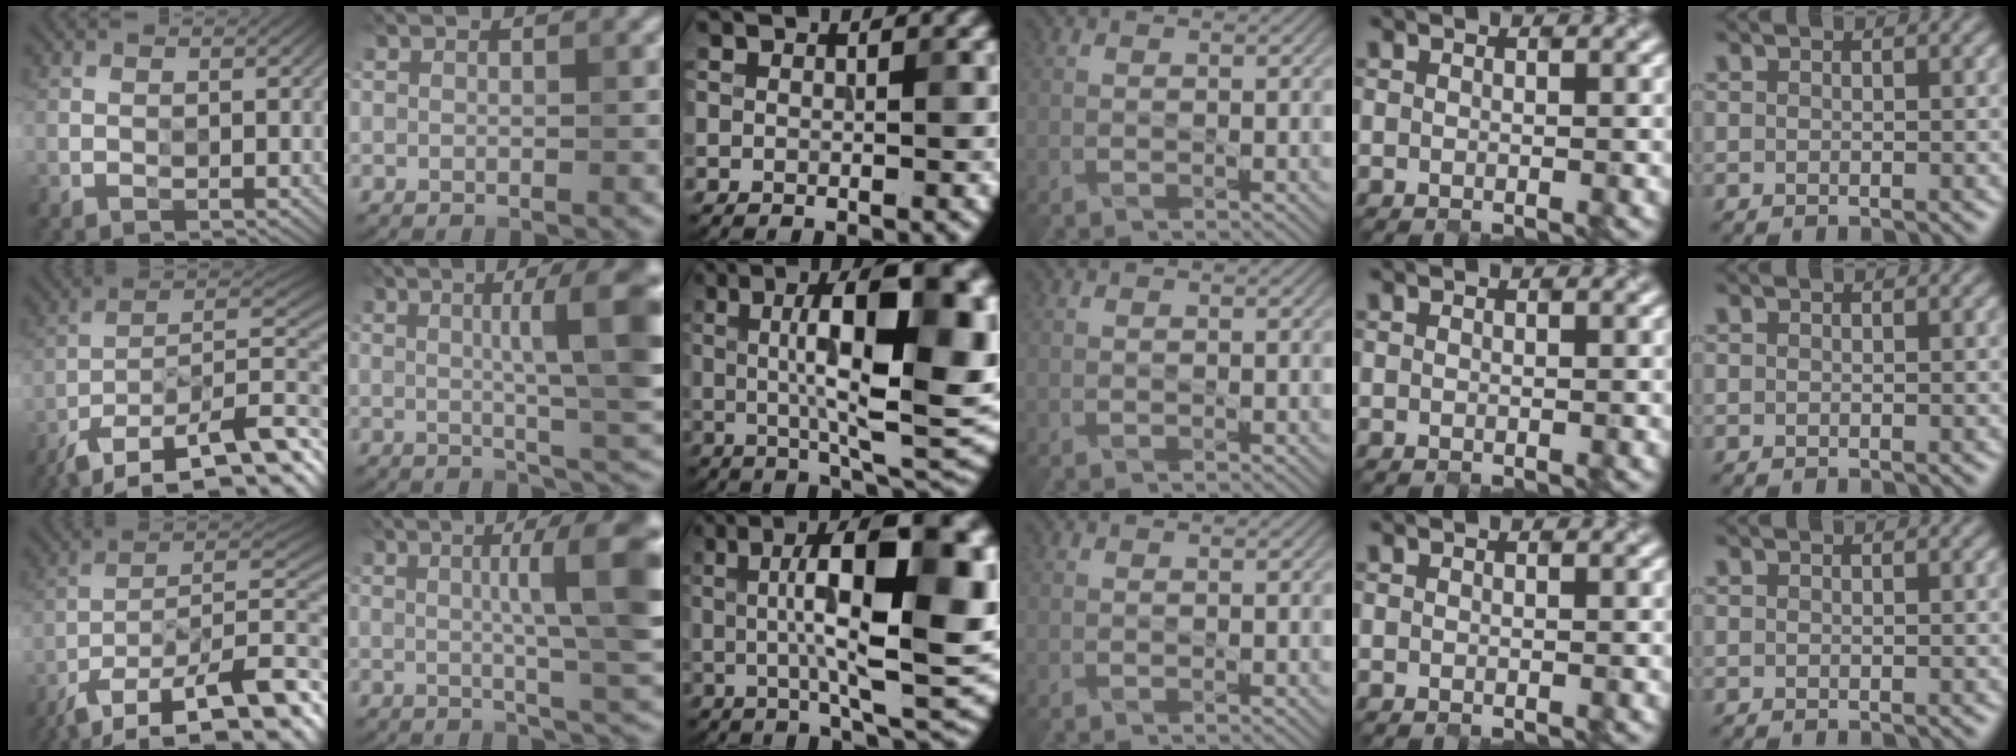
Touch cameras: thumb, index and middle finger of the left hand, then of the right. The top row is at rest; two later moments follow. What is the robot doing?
{"motion": "open", "object": "glasses case"}